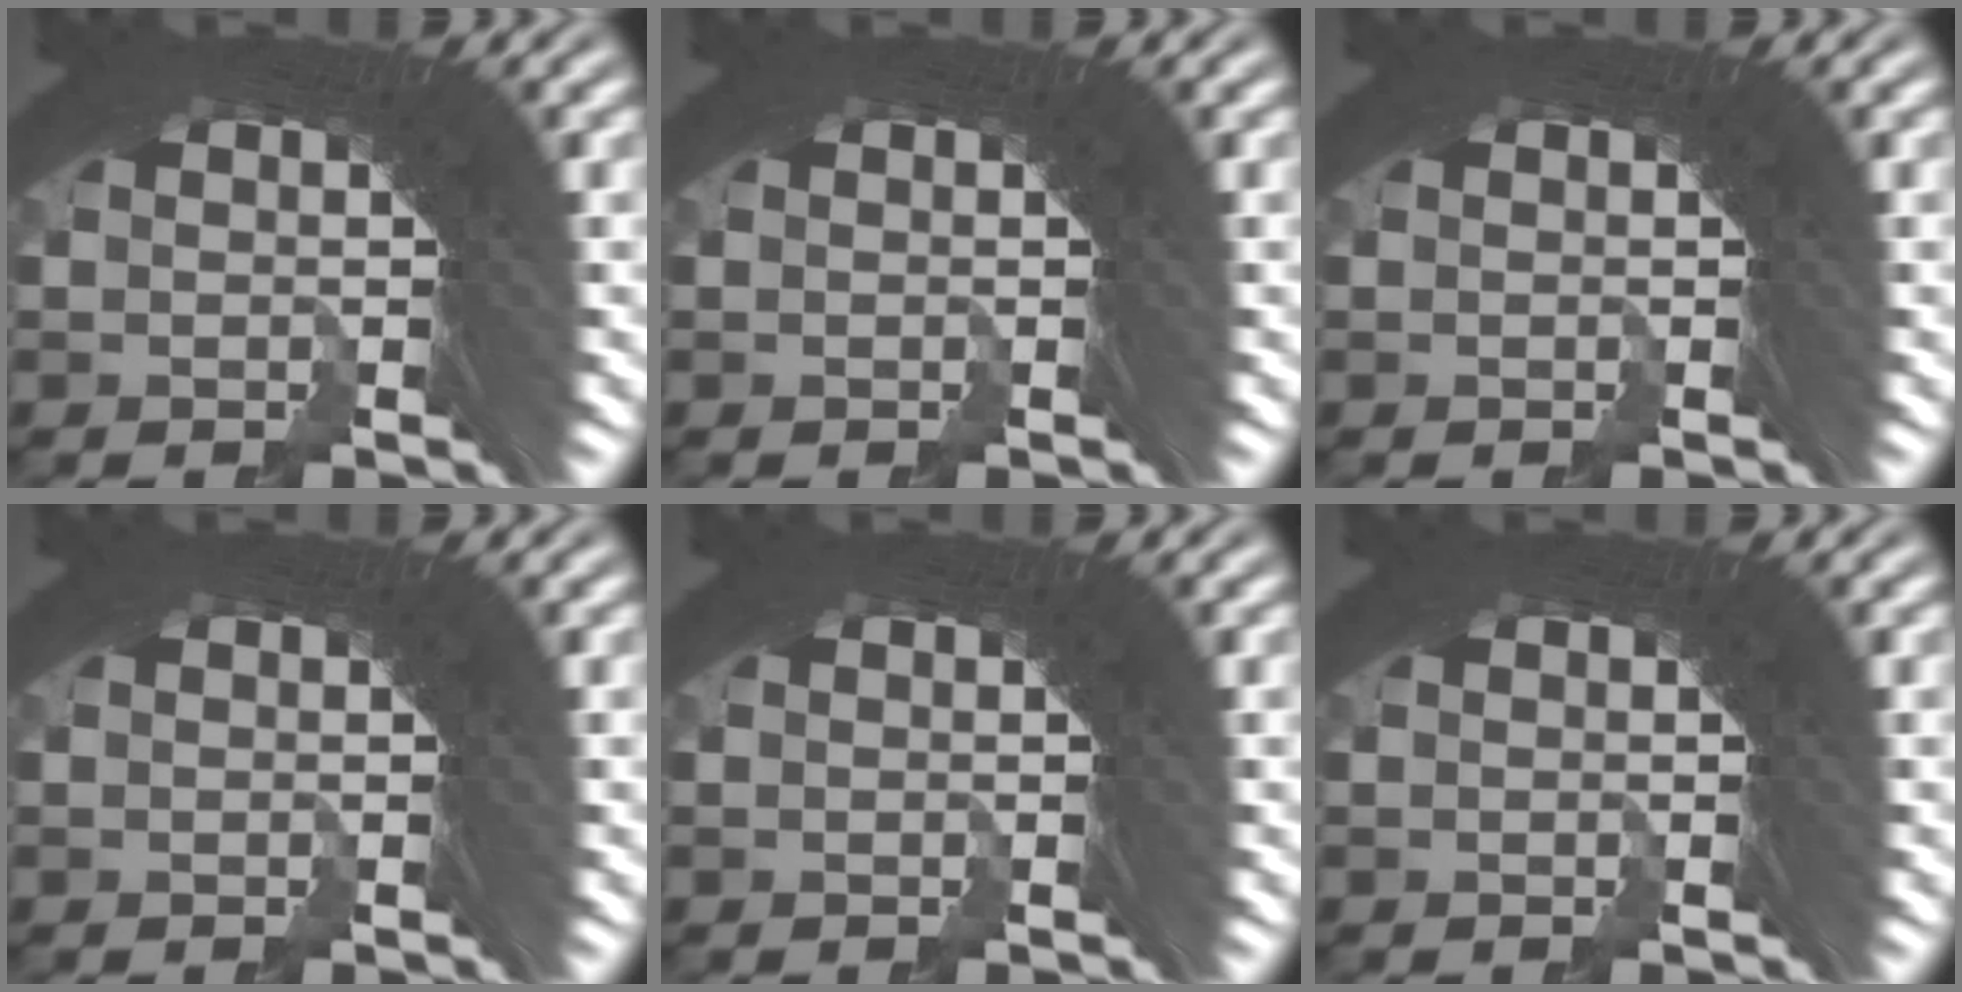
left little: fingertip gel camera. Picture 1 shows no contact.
{"total": 0.0}
{"total": 0.0}
{"total": 0.0}
{"total": 0.0}
{"total": 0.0}